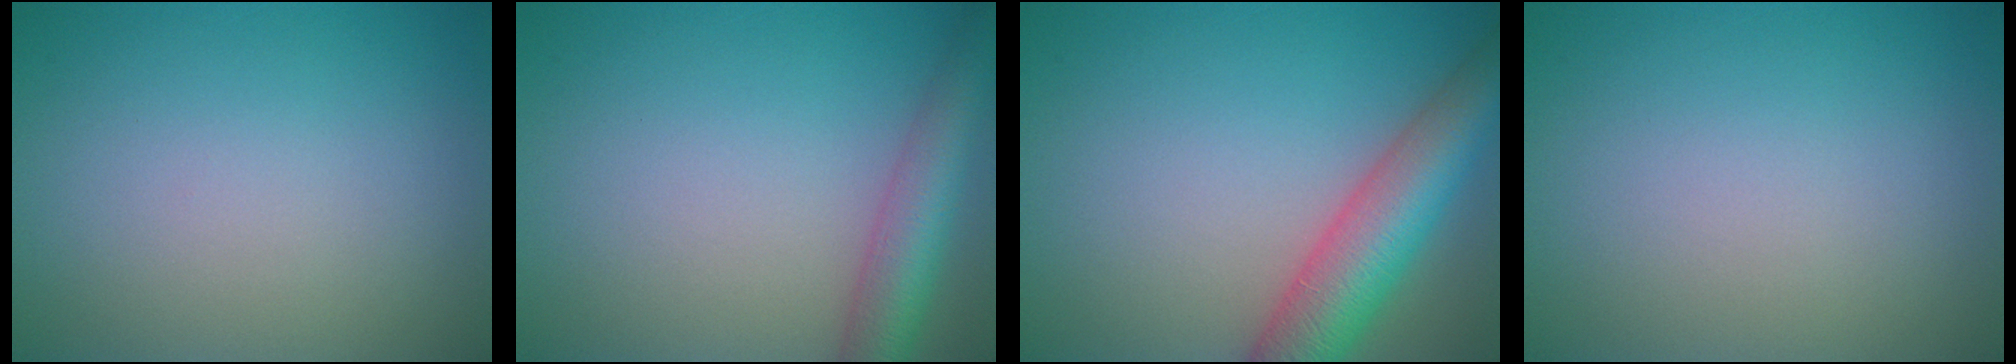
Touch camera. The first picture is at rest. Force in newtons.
{"total": 4.9, "press": 4.9, "slide": 0.2}
{"total": 7.4, "press": 7.4, "slide": 0.4}
{"total": 0.0}